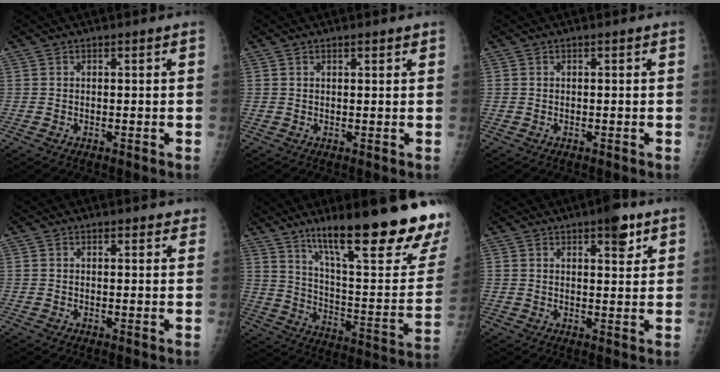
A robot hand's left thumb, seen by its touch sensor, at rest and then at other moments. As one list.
[{"total": 1.1, "force": [0.8, 0.4, 0.6], "torque": [-0.006, -0.004, 0.011]}, {"total": 0.0}, {"total": 2.2, "force": [1.9, 0.9, 0.7], "torque": [0.012, -0.003, 0.018]}, {"total": 29.4, "force": [19.0, 5.0, 21.8], "torque": [-0.272, -0.077, 0.294]}, {"total": 5.4, "force": [3.3, 1.9, 3.9], "torque": [-0.037, -0.015, 0.041]}]